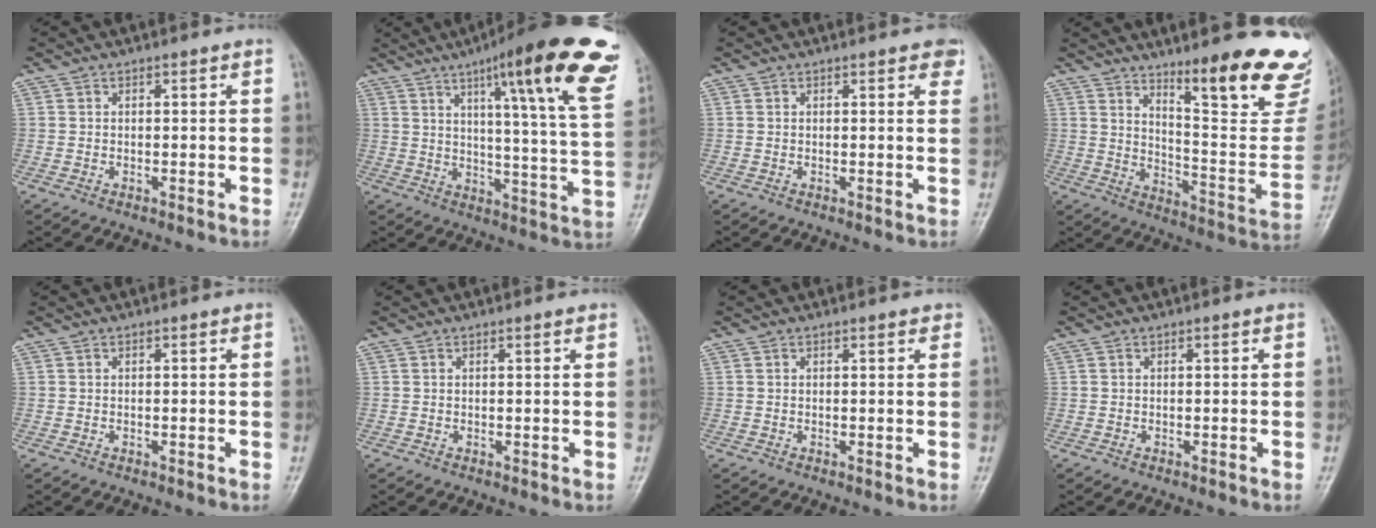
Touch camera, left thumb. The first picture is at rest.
{"total": 24.5, "force": [12.8, 3.7, 20.5], "torque": [-0.269, -0.036, 0.169]}
{"total": 2.8, "force": [1.6, 1.2, 1.9], "torque": [-0.007, -0.003, 0.014]}
{"total": 23.4, "force": [15.8, 5.2, 16.4], "torque": [-0.177, -0.109, 0.222]}
{"total": 0.0}
{"total": 0.6, "force": [0.4, 0.1, 0.4], "torque": [-0.007, -0.002, 0.005]}
{"total": 1.2, "force": [0.8, 0.5, 0.7], "torque": [-0.006, -0.003, 0.006]}
{"total": 0.0}